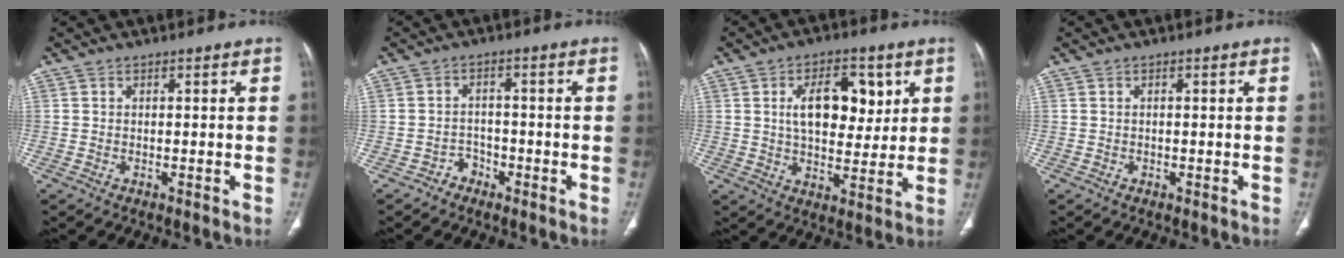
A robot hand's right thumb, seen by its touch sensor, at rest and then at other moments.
{"total": 2.7, "force": [-1.8, 1.9, 0.2], "torque": [0.005, 0.020, -0.035]}
{"total": 12.5, "force": [3.7, 7.0, 9.7], "torque": [-0.111, -0.013, 0.062]}
{"total": 0.0}